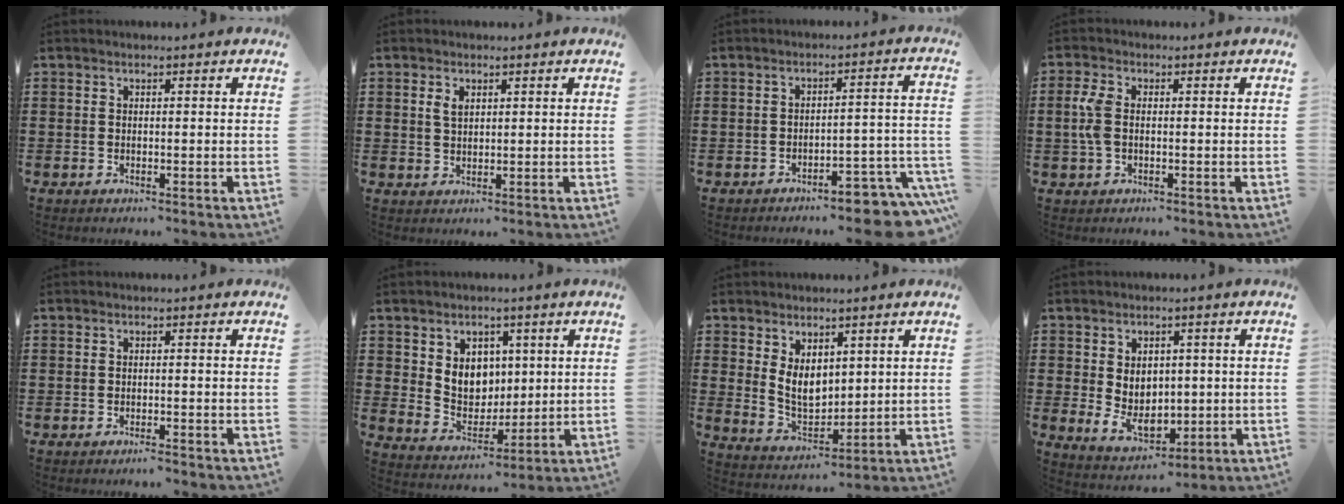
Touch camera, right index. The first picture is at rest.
{"total": 1.9, "force": [0.8, 1.1, 1.3], "torque": [-0.030, 0.004, 0.015]}
{"total": 6.1, "force": [-5.4, 0.7, 2.8], "torque": [-0.040, 0.001, -0.098]}
{"total": 4.2, "force": [0.0, 2.5, 3.4], "torque": [-0.099, -0.003, -0.010]}
{"total": 0.9, "force": [-0.8, 0.0, 0.5], "torque": [-0.010, -0.004, -0.014]}
{"total": 6.2, "force": [2.2, 5.5, 2.1], "torque": [-0.042, -0.001, 0.037]}
{"total": 6.2, "force": [2.1, 4.2, 4.0], "torque": [-0.079, 0.003, 0.042]}
{"total": 6.0, "force": [0.3, 4.6, 3.8], "torque": [-0.049, 0.001, 0.002]}